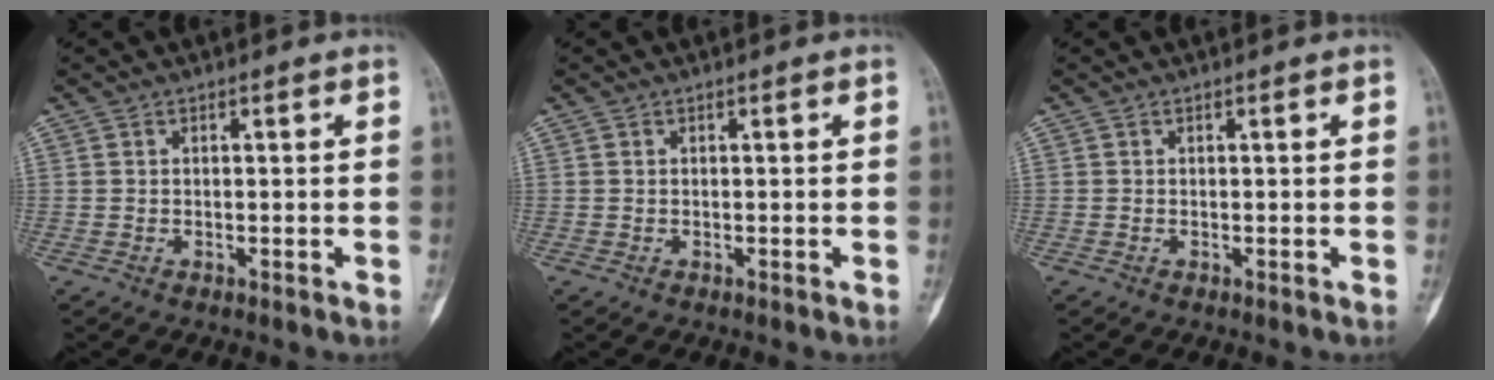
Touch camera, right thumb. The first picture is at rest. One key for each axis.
{"total": 0.0}
{"total": 0.0}